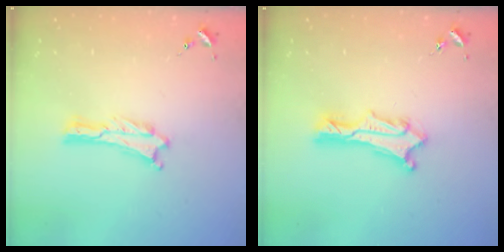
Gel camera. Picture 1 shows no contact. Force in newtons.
{"total": 2.4, "press": 2.4, "slide": 0.3}